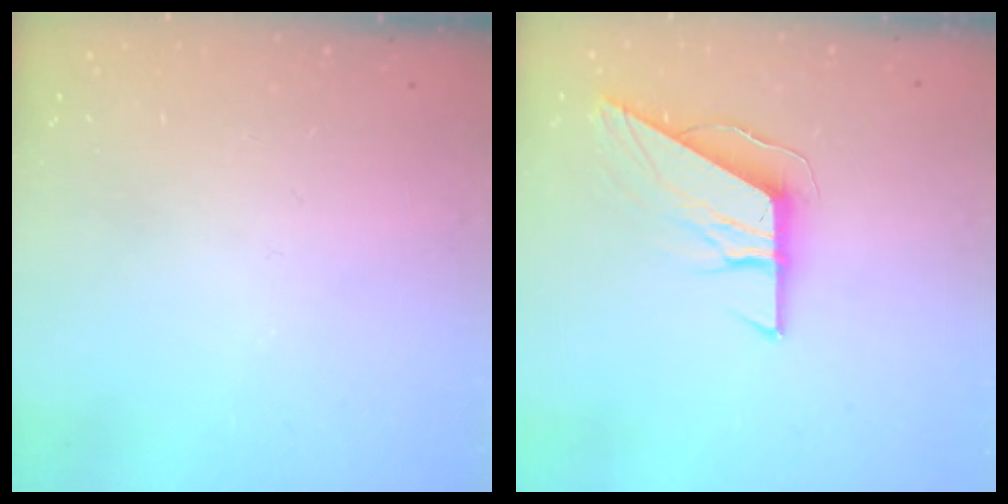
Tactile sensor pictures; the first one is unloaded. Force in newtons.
{"total": 8.8, "press": 8.8, "slide": 0.4}